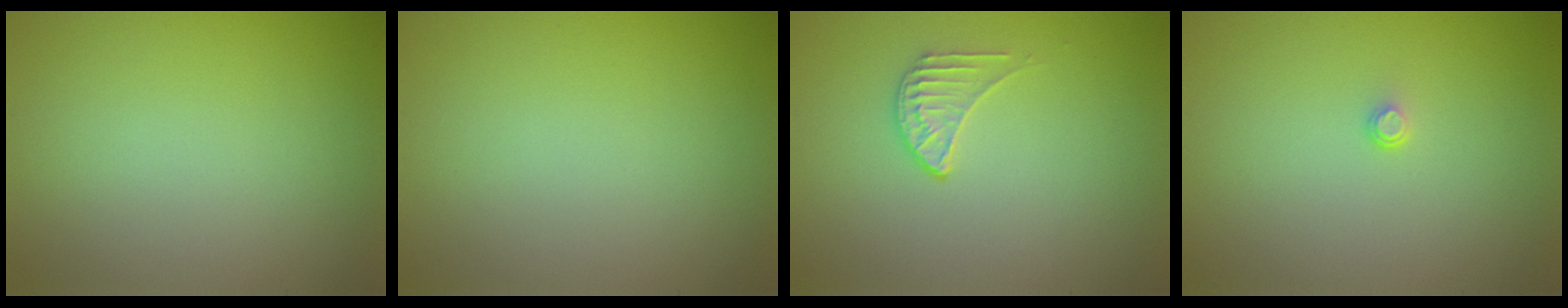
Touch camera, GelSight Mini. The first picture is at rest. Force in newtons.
{"total": 0.0}
{"total": 1.6, "press": 1.0, "slide": 1.2}
{"total": 0.5, "press": 0.3, "slide": 0.5}